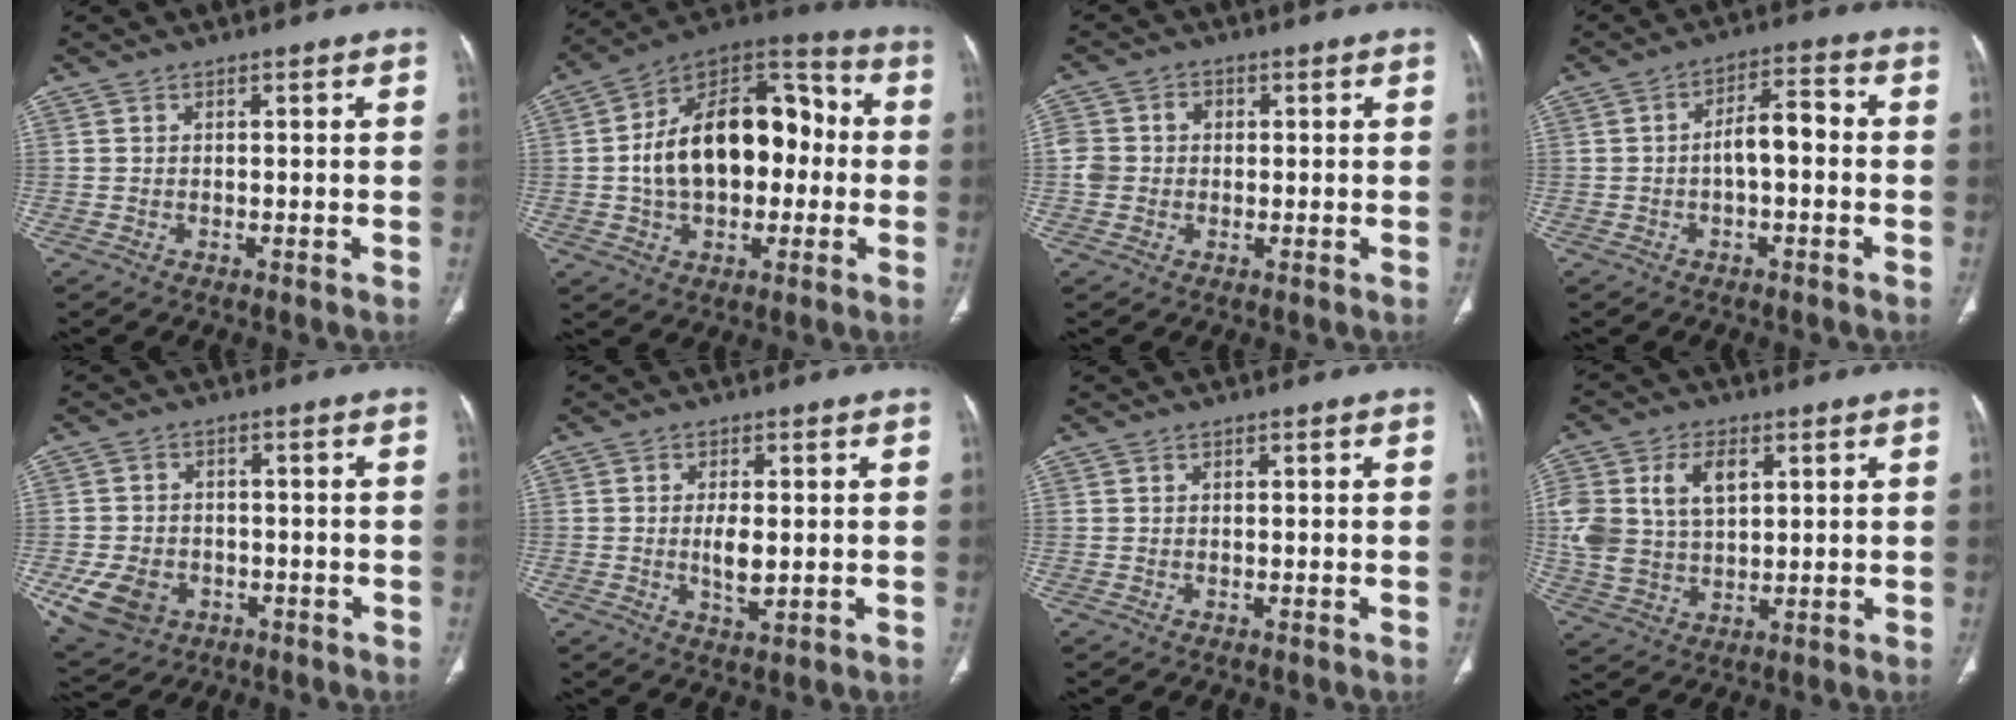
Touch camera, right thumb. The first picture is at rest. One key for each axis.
{"total": 22.0, "fx": 0.0, "fy": 13.8, "fz": 17.1, "tx": -0.250, "ty": 0.042, "tz": -0.002}
{"total": 5.0, "fx": 0.0, "fy": 4.5, "fz": 2.1, "tx": -0.034, "ty": 0.015, "tz": 0.002}
{"total": 6.4, "fx": -0.8, "fy": 2.9, "fz": 5.6, "tx": -0.084, "ty": 0.032, "tz": -0.019}
{"total": 9.8, "fx": -3.5, "fy": 7.6, "fz": 5.1, "tx": -0.092, "ty": 0.015, "tz": -0.047}
{"total": 4.6, "fx": -0.1, "fy": 2.0, "fz": 4.1, "tx": -0.072, "ty": -0.008, "tz": 0.002}
{"total": 0.0}
{"total": 13.5, "fx": 3.8, "fy": 8.8, "fz": 9.5, "tx": -0.198, "ty": 0.000, "tz": 0.082}